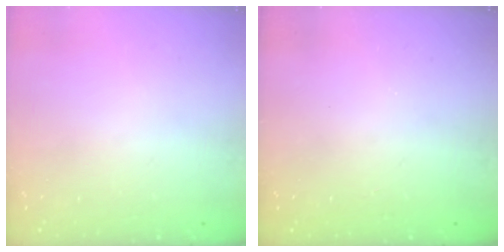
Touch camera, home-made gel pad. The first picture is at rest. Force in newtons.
{"total": 0.0}